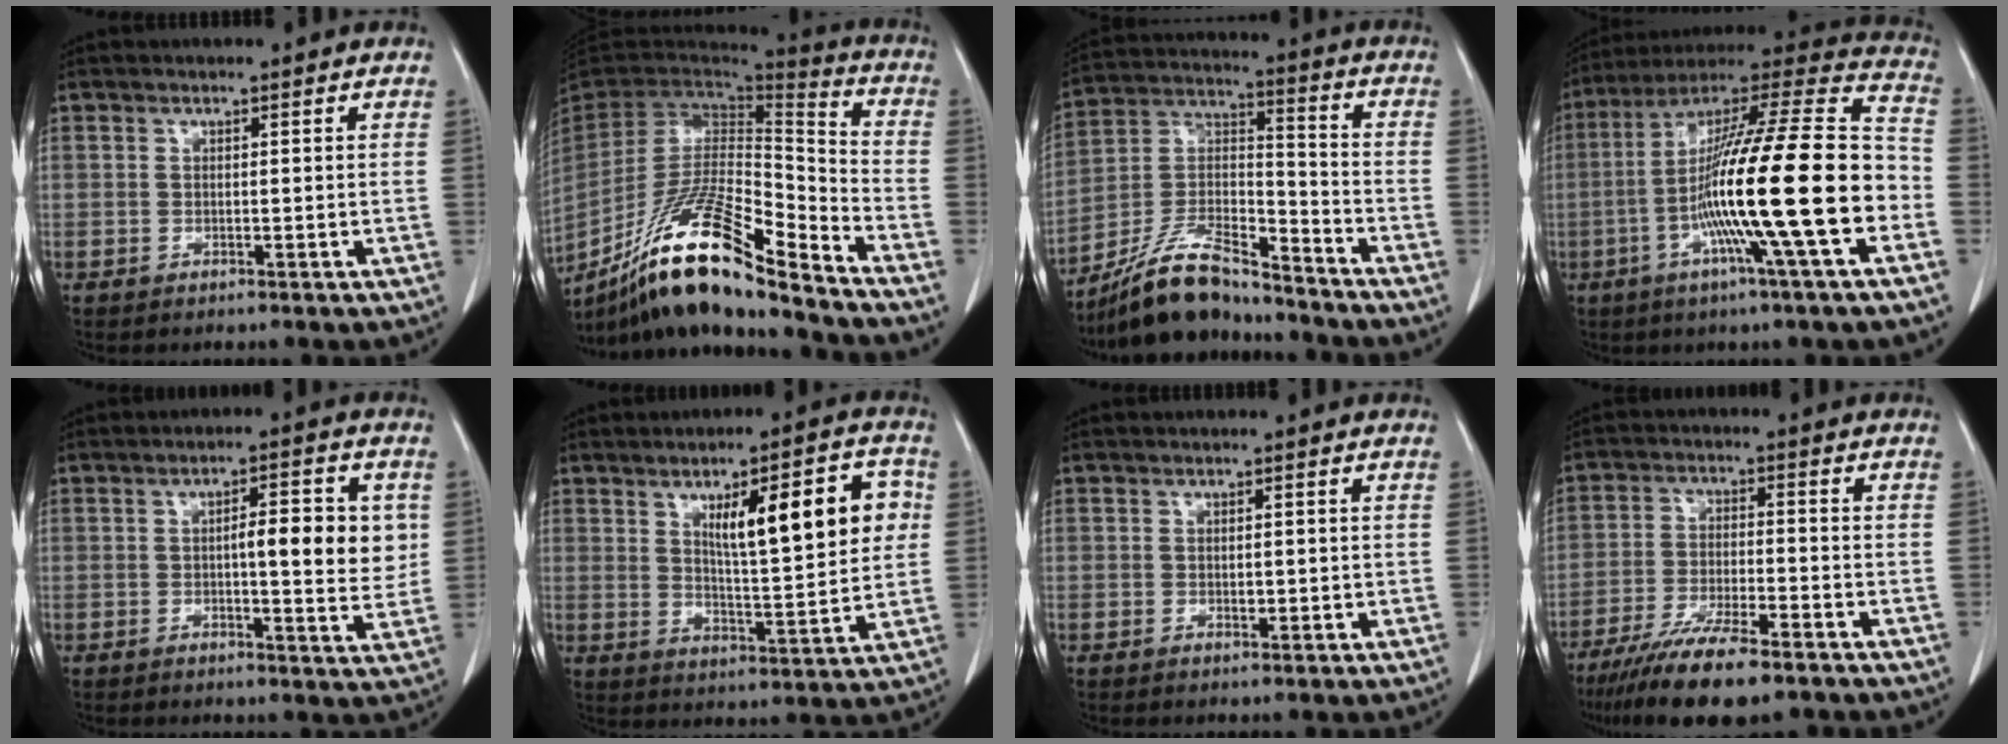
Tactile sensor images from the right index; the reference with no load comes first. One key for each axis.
{"total": 20.8, "fx": -14.8, "fy": 2.3, "fz": 14.4, "tx": -0.287, "ty": -0.019, "tz": -0.268}
{"total": 13.9, "fx": -12.3, "fy": 2.8, "fz": 5.8, "tx": -0.115, "ty": 0.012, "tz": -0.227}
{"total": 24.1, "fx": -6.2, "fy": 0.5, "fz": 23.2, "tx": -0.384, "ty": -0.011, "tz": -0.120}
{"total": 8.4, "fx": 1.1, "fy": 2.1, "fz": 8.1, "tx": -0.109, "ty": 0.006, "tz": 0.013}
{"total": 14.1, "fx": 4.0, "fy": 2.9, "fz": 13.2, "tx": -0.189, "ty": 0.015, "tz": 0.065}
{"total": 1.1, "fx": -0.1, "fy": 0.6, "fz": 0.9, "tx": -0.013, "ty": -0.001, "tz": 0.001}
{"total": 12.6, "fx": -9.3, "fy": 2.0, "fz": 8.1, "tx": -0.142, "ty": -0.029, "tz": -0.155}